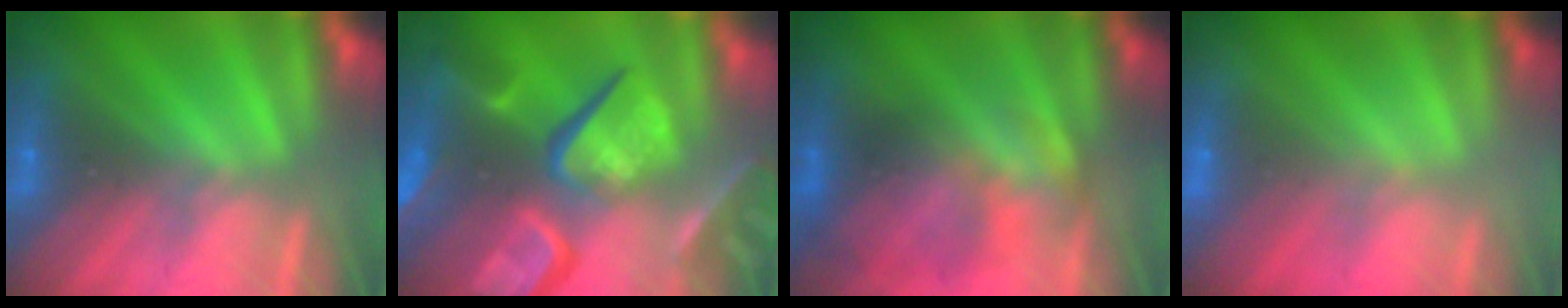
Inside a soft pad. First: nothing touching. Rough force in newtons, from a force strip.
{"total": 8.1}
{"total": 4.0}
{"total": 2.8}